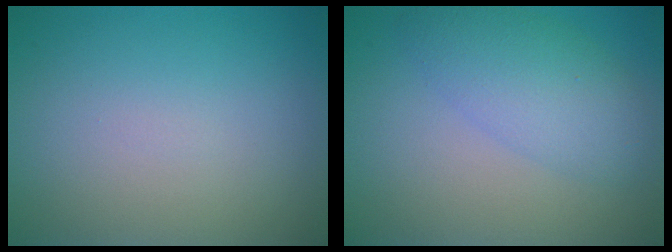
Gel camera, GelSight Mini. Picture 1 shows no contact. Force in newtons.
{"total": 4.5, "press": 4.5, "slide": 0.1}